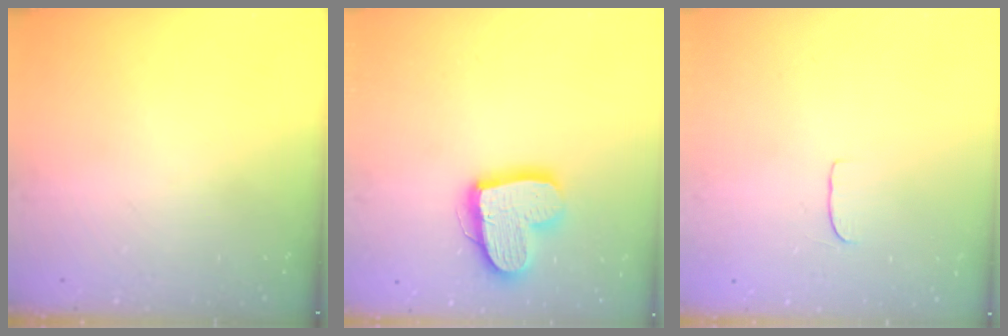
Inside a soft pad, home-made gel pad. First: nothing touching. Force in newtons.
{"total": 16.0, "press": 16.0, "slide": 1.5}
{"total": 4.9, "press": 4.9, "slide": 0.5}